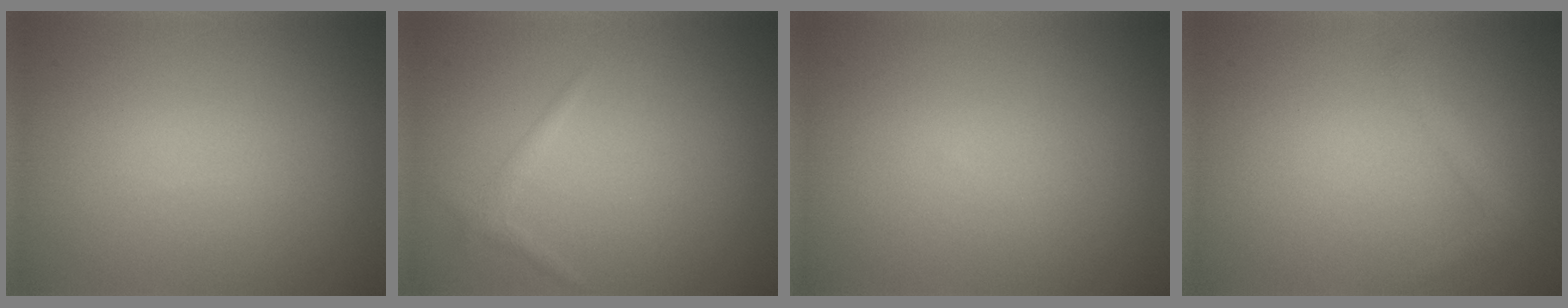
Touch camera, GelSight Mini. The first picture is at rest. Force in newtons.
{"total": 0.9, "press": 0.9, "slide": 0.0}
{"total": 0.0}
{"total": 1.1, "press": 1.1, "slide": 0.1}